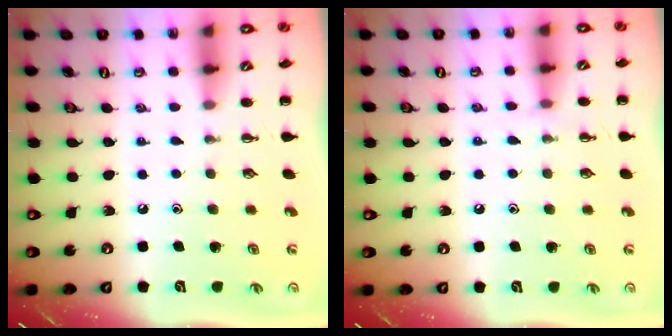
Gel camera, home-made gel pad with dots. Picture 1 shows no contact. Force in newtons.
{"total": 5.9, "press": 5.5, "slide": 1.9}